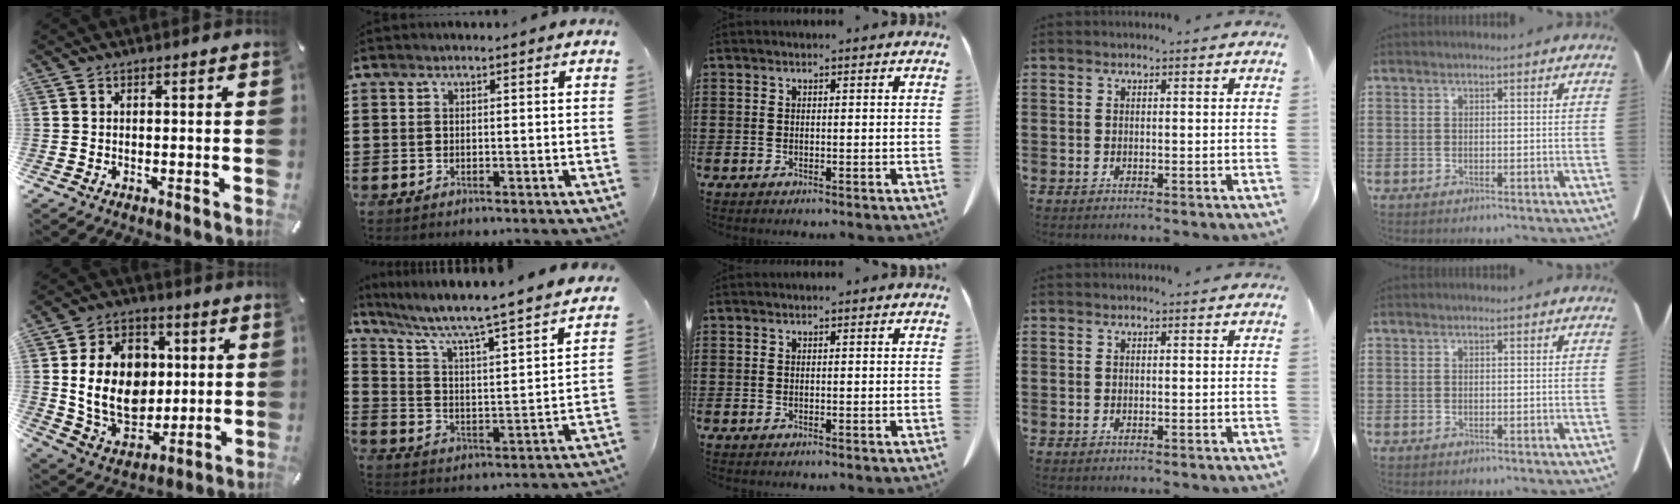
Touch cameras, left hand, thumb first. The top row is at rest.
{"thumb": {"total": 17.1, "force": [1.7, 13.7, 10.2], "torque": [-0.196, 0.003, 0.038]}, "index": {"total": 4.6, "force": [3.7, -0.2, 2.7], "torque": [-0.074, -0.049, 0.049]}}